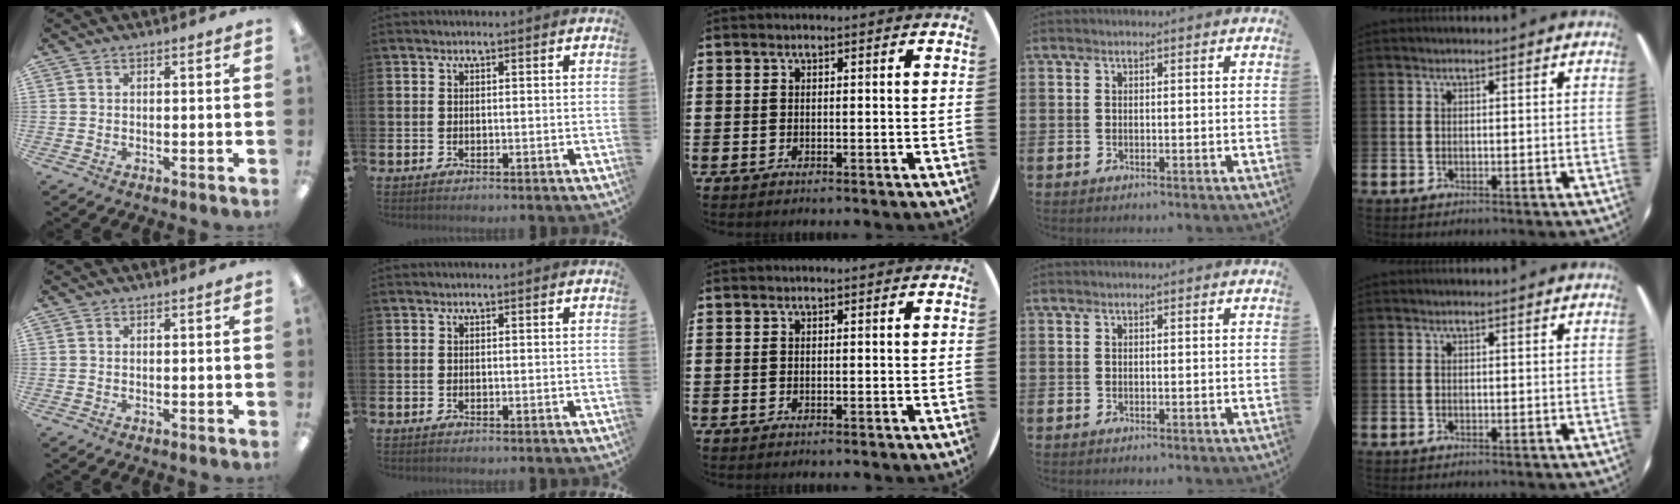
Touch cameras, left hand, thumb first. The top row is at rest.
{}